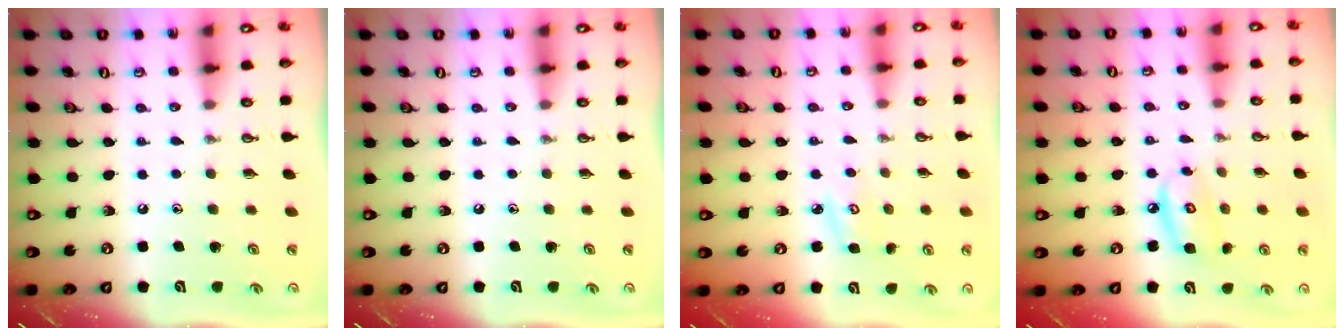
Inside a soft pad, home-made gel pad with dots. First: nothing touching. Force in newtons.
{"total": 0.0}
{"total": 4.0, "press": 3.9, "slide": 0.3}
{"total": 6.9, "press": 6.9, "slide": 0.4}